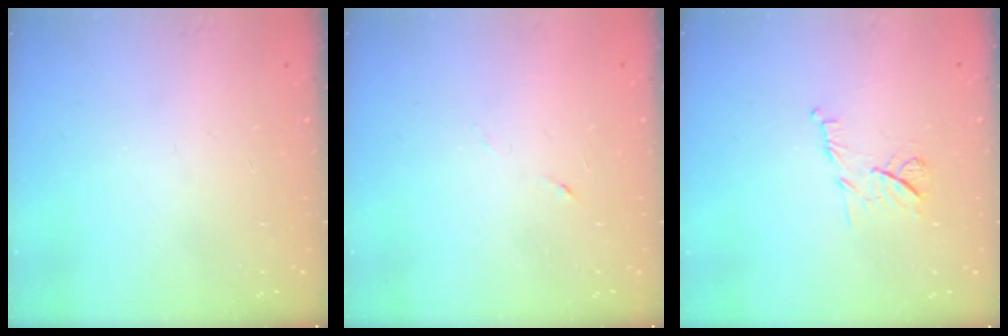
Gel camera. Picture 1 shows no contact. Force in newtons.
{"total": 3.4, "press": 3.2, "slide": 0.9}
{"total": 7.1, "press": 7.0, "slide": 1.0}